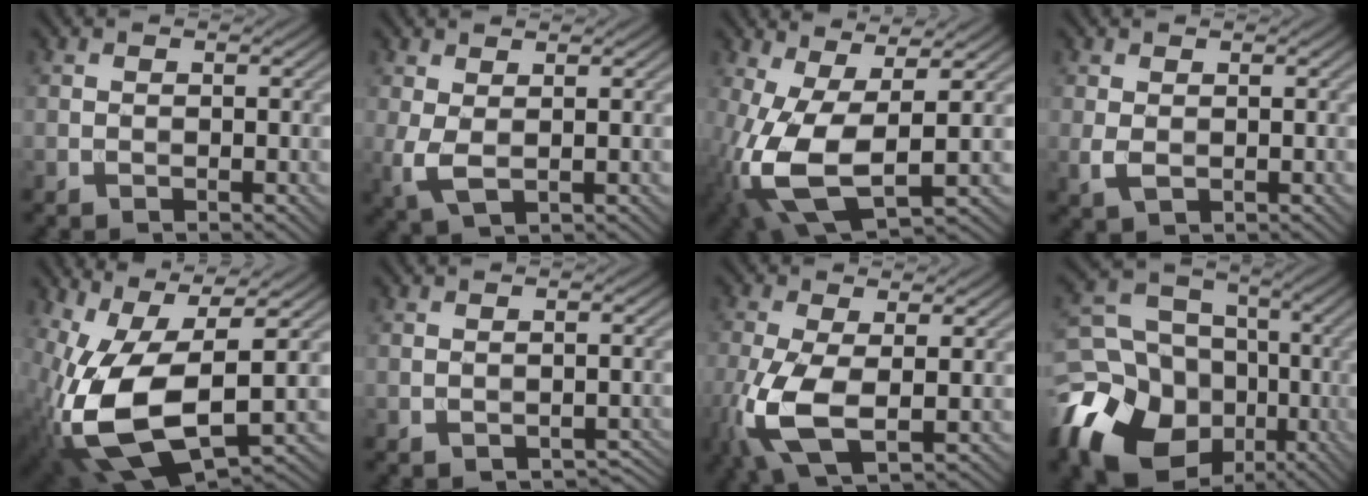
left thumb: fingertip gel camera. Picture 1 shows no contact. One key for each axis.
{"total": 3.1, "fx": 0.6, "fy": 1.3, "fz": 2.7, "tx": -0.078, "ty": 0.000, "tz": 0.012}
{"total": 11.0, "fx": -1.4, "fy": 4.7, "fz": 9.8, "tx": -0.245, "ty": -0.010, "tz": -0.023}
{"total": 1.8, "fx": 0.1, "fy": 1.0, "fz": 1.5, "tx": -0.041, "ty": 0.000, "tz": 0.006}
{"total": 16.1, "fx": -2.1, "fy": 7.7, "fz": 14.0, "tx": -0.315, "ty": -0.035, "tz": -0.018}
{"total": 1.6, "fx": -1.1, "fy": 0.9, "fz": 0.8, "tx": -0.018, "ty": -0.001, "tz": -0.009}
{"total": 8.9, "fx": -1.9, "fy": 3.7, "fz": 7.9, "tx": -0.201, "ty": -0.017, "tz": -0.036}
{"total": 19.4, "fx": -7.9, "fy": 15.3, "fz": 8.8, "tx": -0.224, "ty": -0.039, "tz": -0.140}